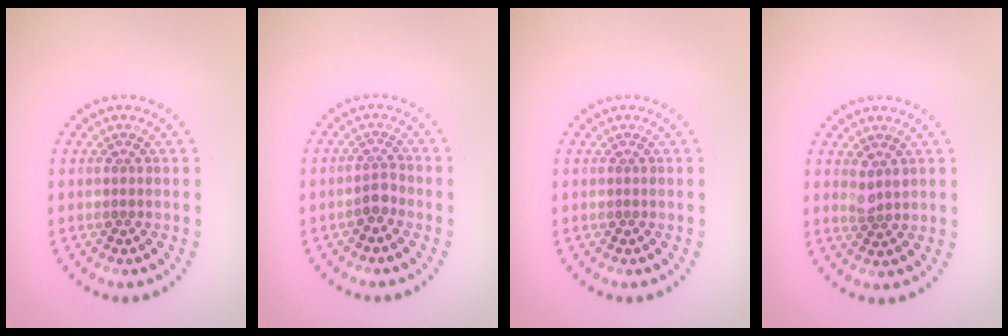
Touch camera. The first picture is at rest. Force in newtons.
{"total": 1.6, "press": 1.3, "slide": 1.0}
{"total": 0.0}
{"total": 1.4, "press": 1.3, "slide": 0.5}